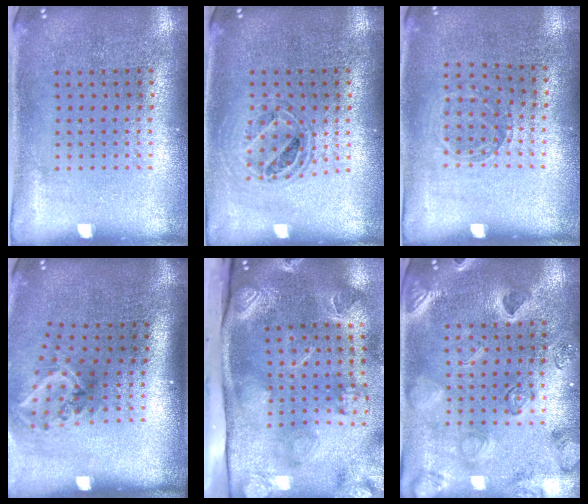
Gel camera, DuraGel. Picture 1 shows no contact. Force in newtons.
{"total": 0.8, "press": 0.8, "slide": 0.1}
{"total": 0.9, "press": 0.8, "slide": 0.2}
{"total": 2.1, "press": 1.3, "slide": 1.7}
{"total": 4.5, "press": 3.3, "slide": 3.0}
{"total": 2.5, "press": 2.4, "slide": 0.9}